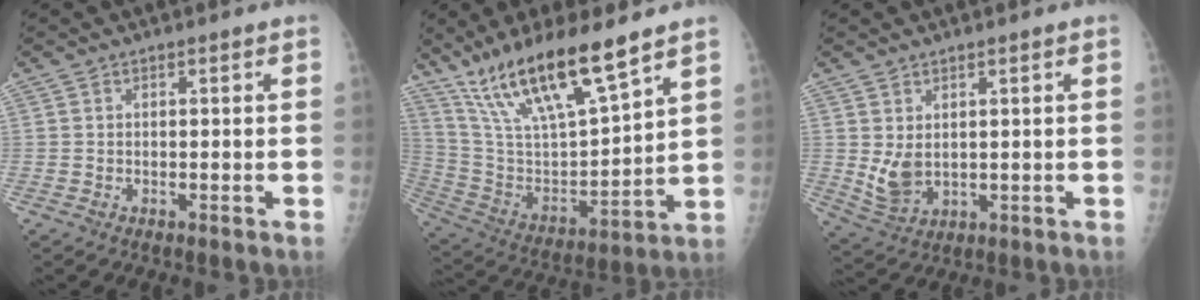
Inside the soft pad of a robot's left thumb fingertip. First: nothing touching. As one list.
[{"total": 20.8, "force": [14.7, 4.2, 14.1], "torque": [-0.246, -0.054, 0.283]}, {"total": 5.5, "force": [1.1, 3.6, 4.0], "torque": [-0.069, -0.017, 0.036]}]